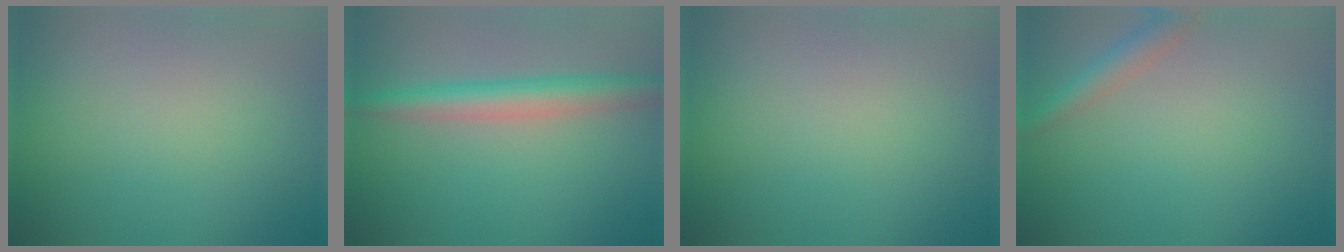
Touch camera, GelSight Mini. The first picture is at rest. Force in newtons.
{"total": 4.1, "press": 4.1, "slide": 0.1}
{"total": 0.0}
{"total": 2.4, "press": 2.4, "slide": 0.1}